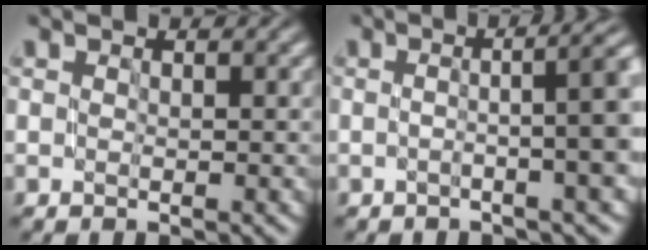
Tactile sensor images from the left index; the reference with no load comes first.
{"total": 7.2, "force": [0.3, 2.1, 6.8], "torque": [-0.057, 0.018, -0.006]}